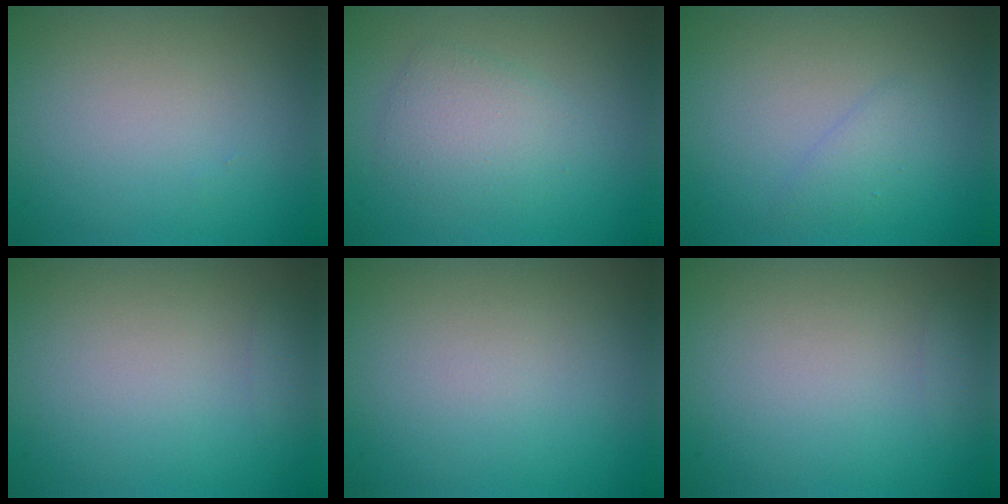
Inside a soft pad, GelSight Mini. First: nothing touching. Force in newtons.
{"total": 2.8, "press": 2.8, "slide": 0.2}
{"total": 1.4, "press": 1.4, "slide": 0.1}
{"total": 0.7, "press": 0.7, "slide": 0.1}
{"total": 0.0}
{"total": 0.7, "press": 0.7, "slide": 0.1}